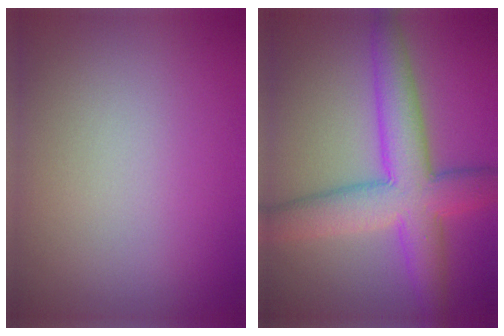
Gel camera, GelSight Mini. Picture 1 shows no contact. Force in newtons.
{"total": 7.6, "press": 7.6, "slide": 0.1}